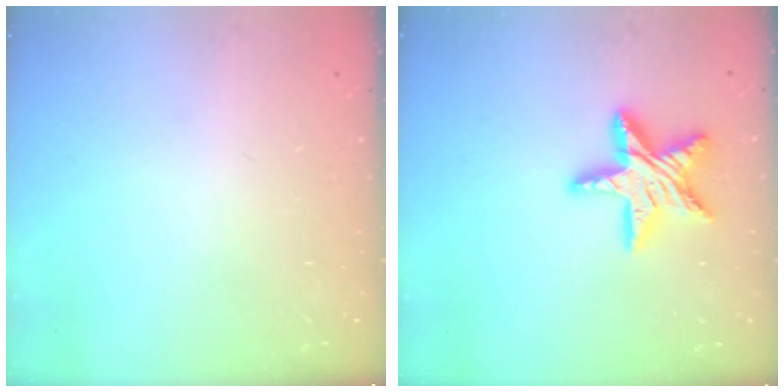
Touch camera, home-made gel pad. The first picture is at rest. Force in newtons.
{"total": 15.7, "press": 15.6, "slide": 1.2}